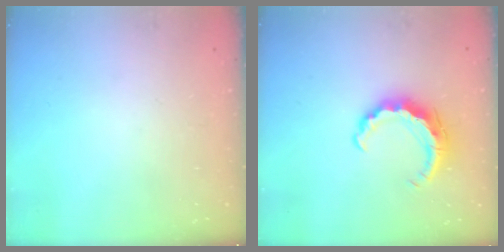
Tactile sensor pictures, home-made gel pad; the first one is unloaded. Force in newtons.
{"total": 7.6, "press": 7.6, "slide": 0.9}